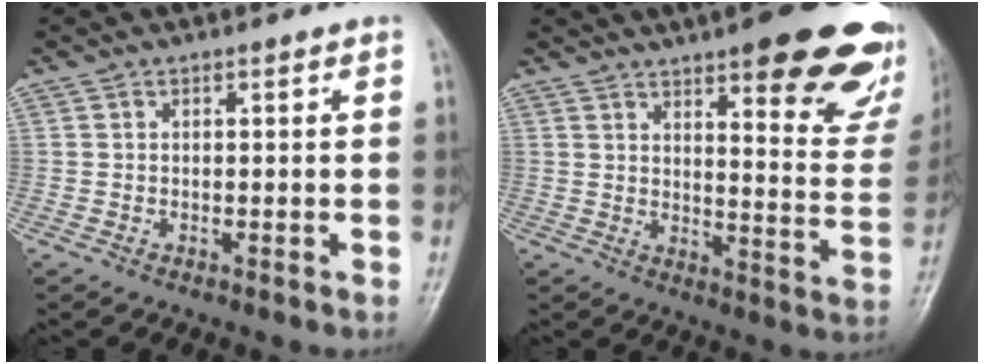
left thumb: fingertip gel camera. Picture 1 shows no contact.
{"total": 23.6, "force": [14.6, 6.6, 17.3], "torque": [-0.181, -0.067, 0.181]}